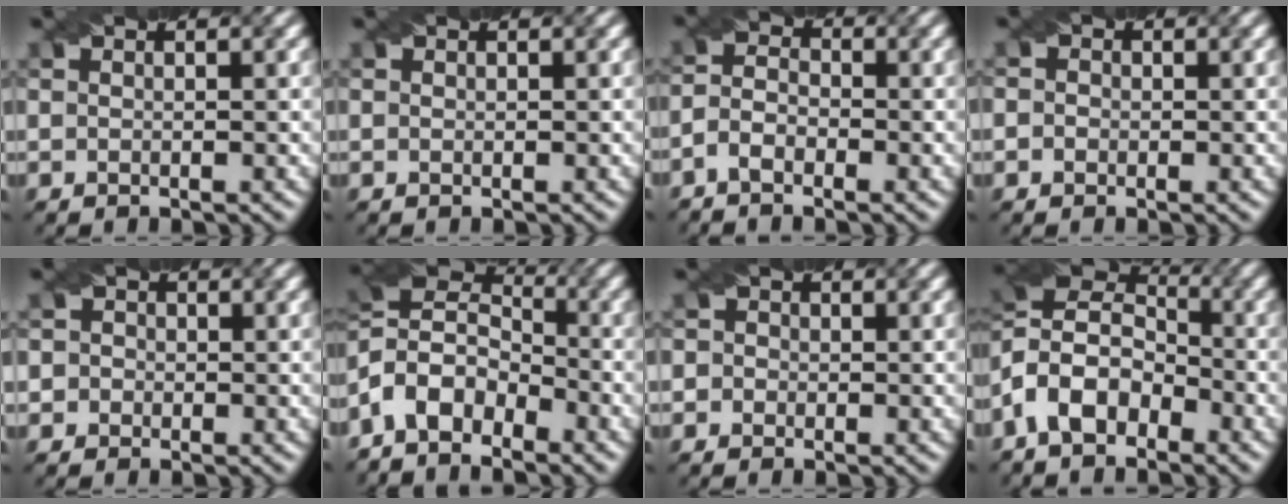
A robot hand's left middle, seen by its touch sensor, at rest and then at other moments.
{"total": 0.0}
{"total": 2.4, "force": [-1.6, 1.2, 1.3], "torque": [-0.029, 0.005, -0.038]}
{"total": 1.8, "force": [0.3, 1.6, 0.7], "torque": [0.002, 0.009, -0.014]}
{"total": 2.7, "force": [0.5, 2.5, 0.9], "torque": [0.013, 0.021, -0.019]}
{"total": 6.6, "force": [-3.9, 3.7, 3.7], "torque": [-0.070, 0.008, -0.092]}
{"total": 2.1, "force": [0.3, 1.9, 0.7], "torque": [0.011, 0.015, -0.020]}
{"total": 7.5, "force": [-3.4, 4.6, 4.8], "torque": [-0.090, 0.013, -0.084]}